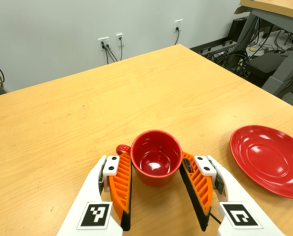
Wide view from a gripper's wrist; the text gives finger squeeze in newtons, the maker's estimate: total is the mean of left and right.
{"total": 3.3, "left": 2.7, "right": 3.9}